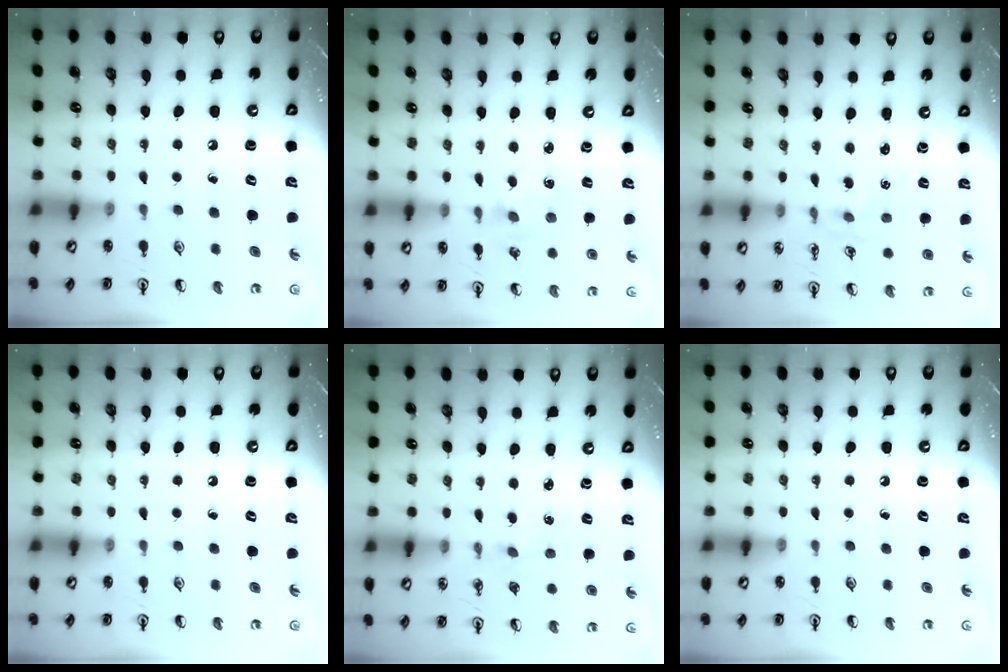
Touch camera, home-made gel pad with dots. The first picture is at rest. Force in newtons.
{"total": 2.5, "press": 2.4, "slide": 0.4}
{"total": 0.7, "press": 0.6, "slide": 0.2}
{"total": 0.0}
{"total": 0.7, "press": 0.7, "slide": 0.2}
{"total": 0.0}